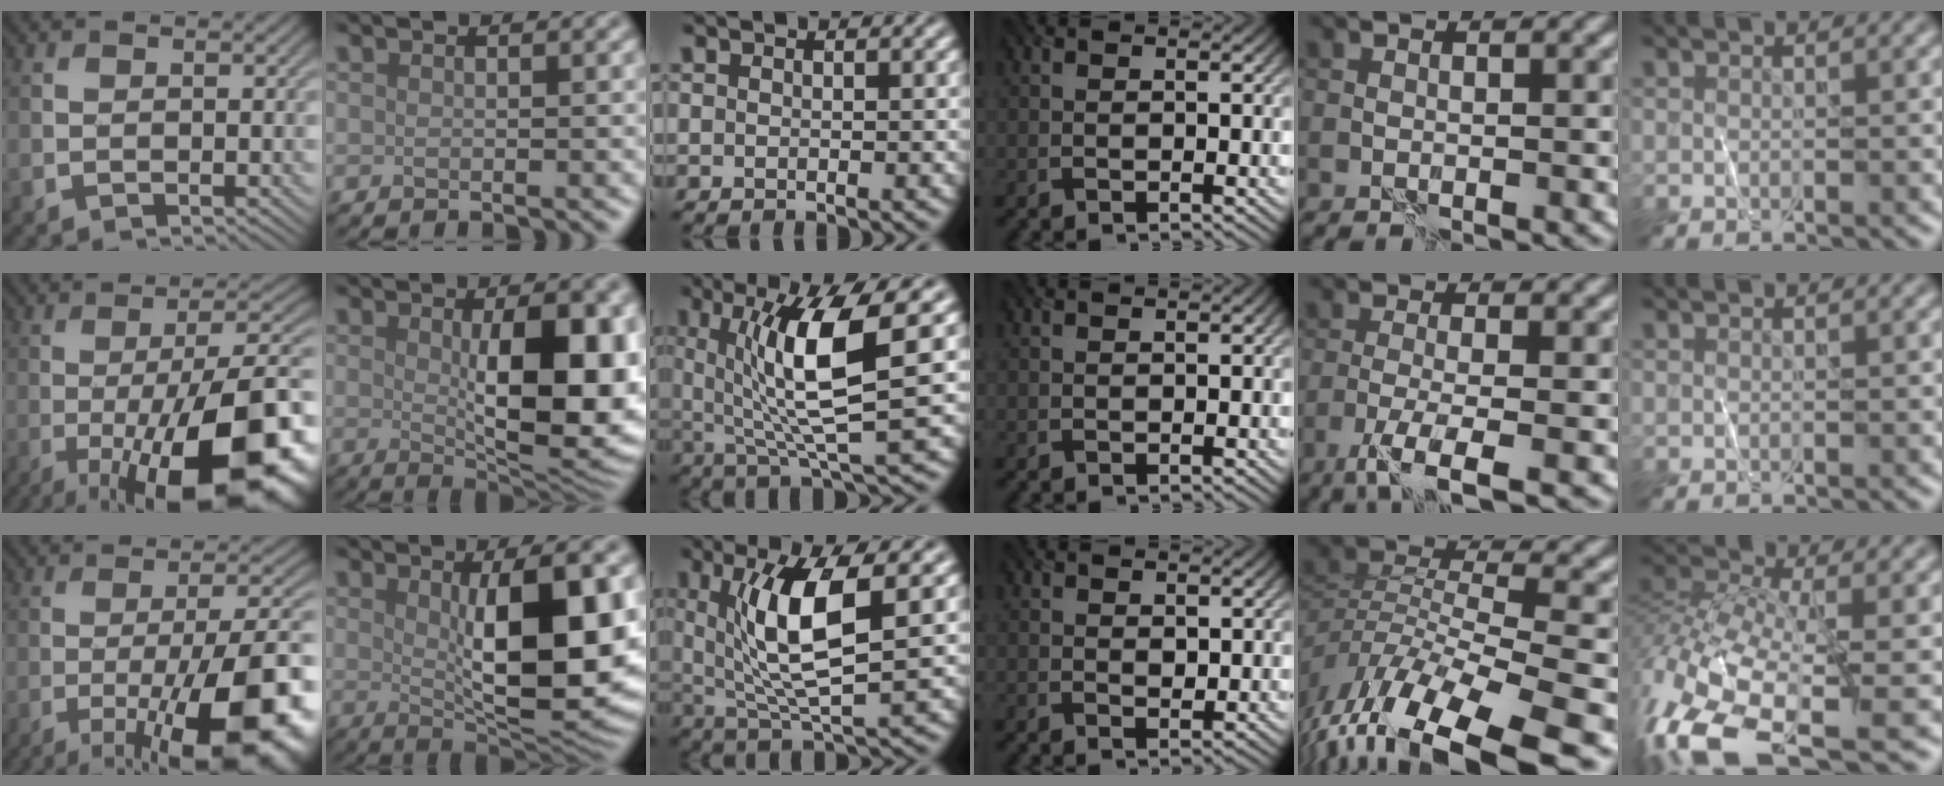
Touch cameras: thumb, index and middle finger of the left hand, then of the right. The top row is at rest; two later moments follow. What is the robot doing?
{"motion": "wrap", "object": "ribbon"}